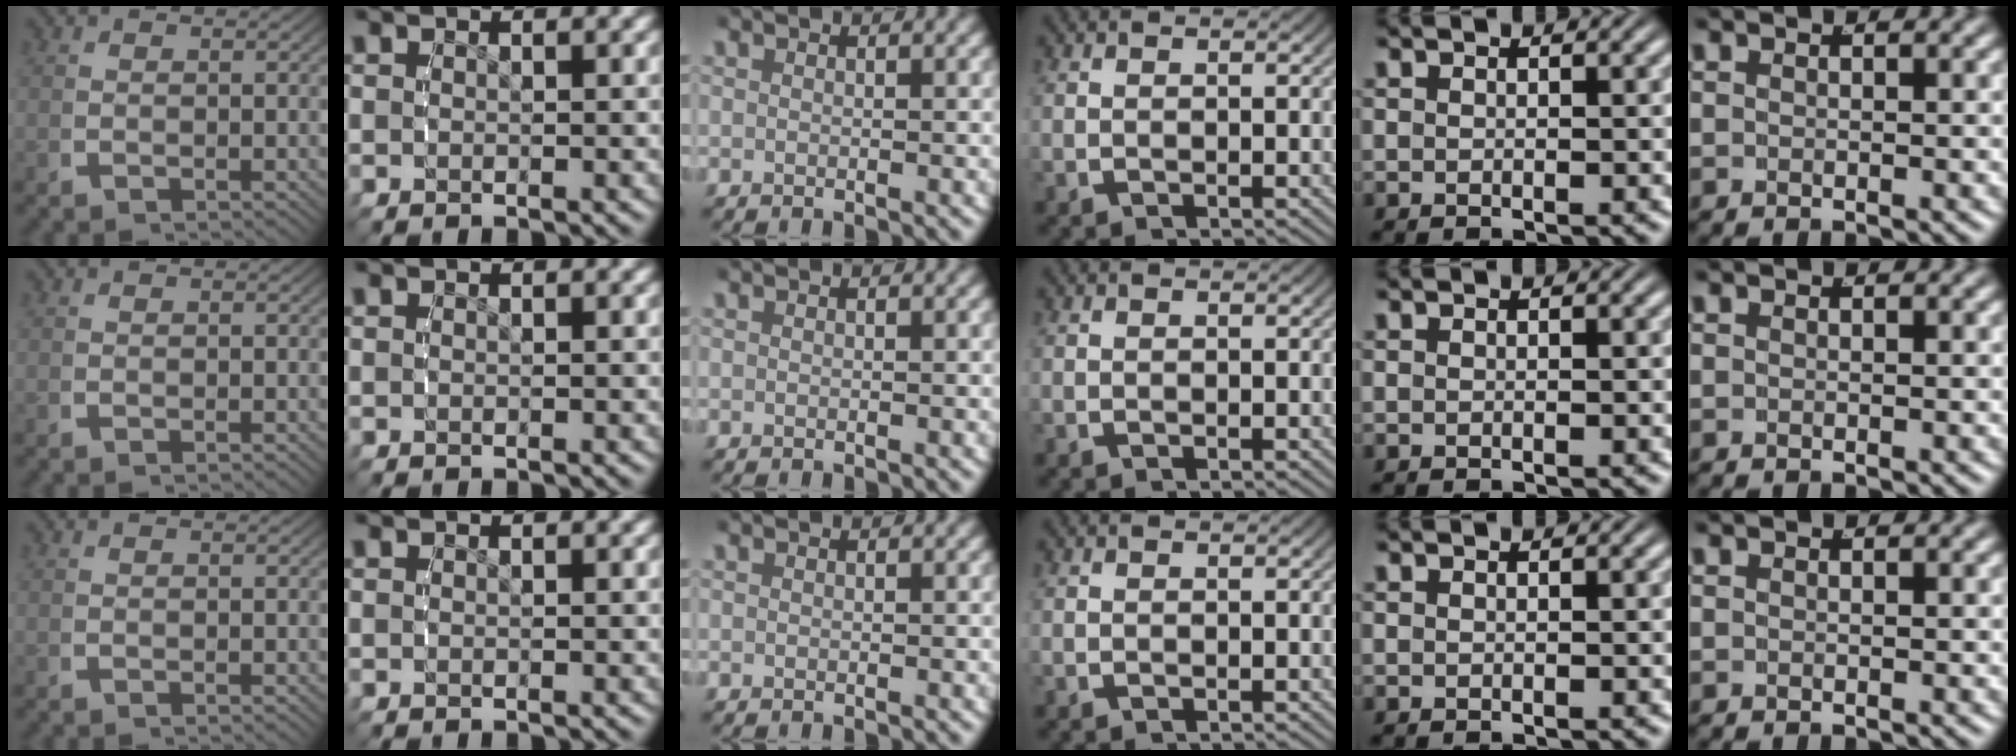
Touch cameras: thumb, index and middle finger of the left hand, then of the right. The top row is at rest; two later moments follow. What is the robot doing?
{"motion": "reach", "object": "measuring cup"}